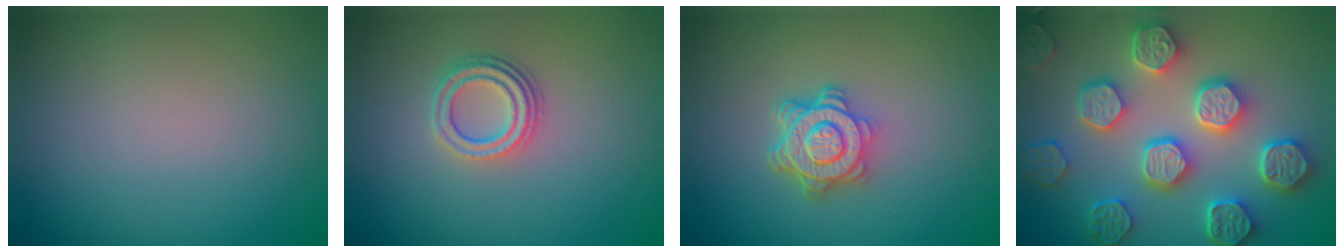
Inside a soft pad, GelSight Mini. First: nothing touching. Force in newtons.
{"total": 3.3, "press": 2.4, "slide": 2.3}
{"total": 4.6, "press": 3.3, "slide": 3.2}
{"total": 7.8, "press": 6.7, "slide": 3.9}